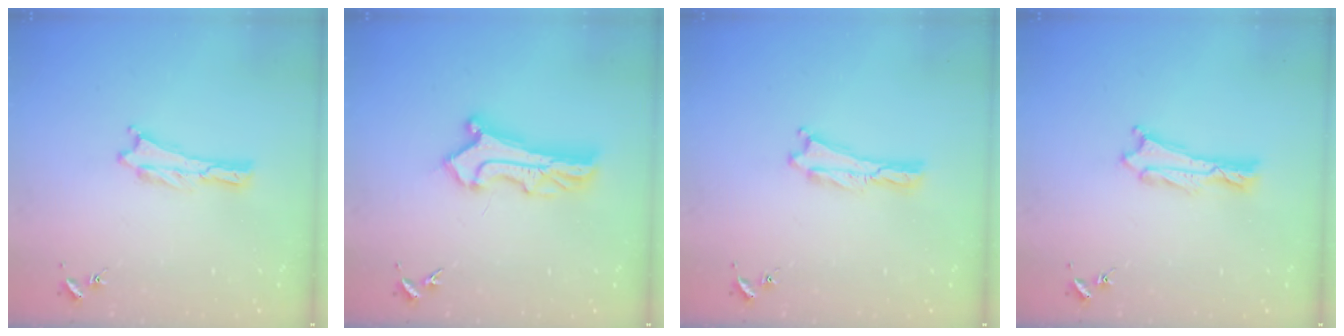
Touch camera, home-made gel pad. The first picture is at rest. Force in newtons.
{"total": 6.7, "press": 6.7, "slide": 0.6}
{"total": 0.0}
{"total": 0.7, "press": 0.6, "slide": 0.2}